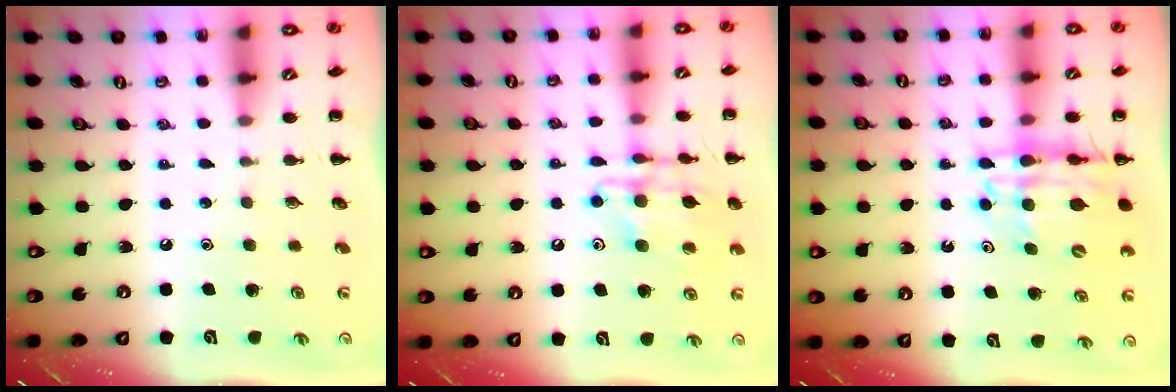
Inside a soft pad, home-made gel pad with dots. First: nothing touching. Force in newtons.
{"total": 13.4, "press": 13.2, "slide": 2.4}
{"total": 13.7, "press": 13.2, "slide": 3.6}